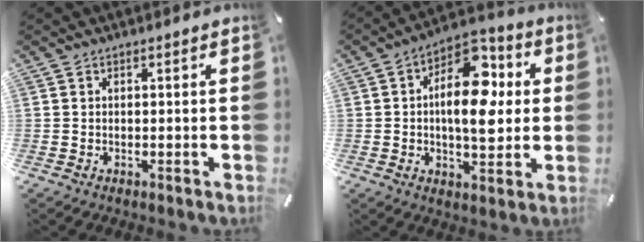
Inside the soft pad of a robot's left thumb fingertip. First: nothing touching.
{"total": 15.2, "force": [1.9, 8.8, 12.3], "torque": [-0.182, -0.015, 0.030]}